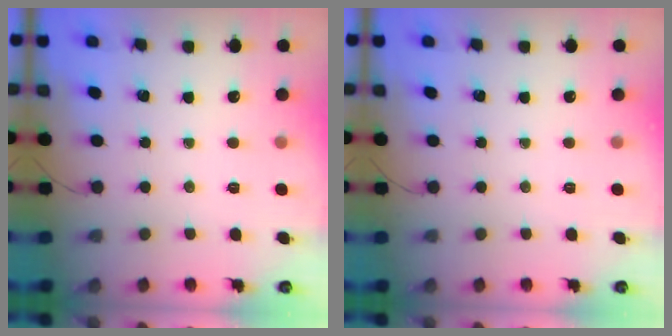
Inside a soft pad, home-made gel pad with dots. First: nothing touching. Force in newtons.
{"total": 0.0}